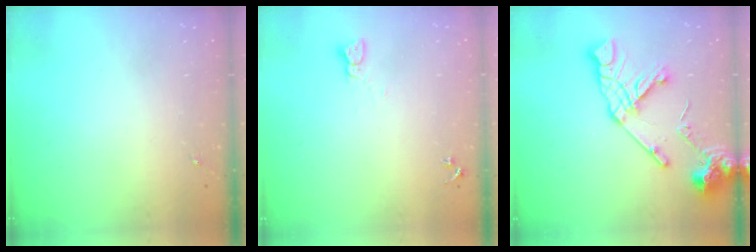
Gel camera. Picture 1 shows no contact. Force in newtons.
{"total": 2.3, "press": 2.3, "slide": 0.3}
{"total": 16.3, "press": 16.2, "slide": 2.1}